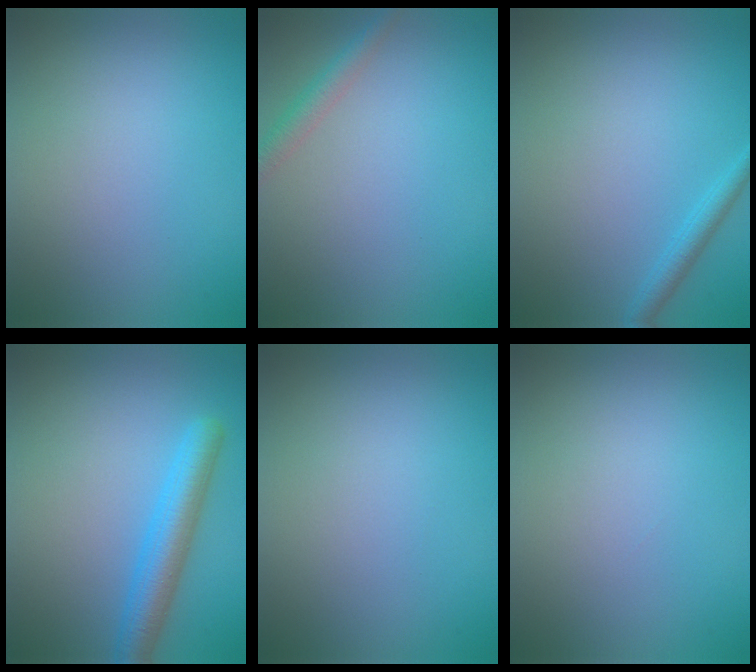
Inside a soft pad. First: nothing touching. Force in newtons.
{"total": 2.0, "press": 2.0, "slide": 0.1}
{"total": 1.6, "press": 1.6, "slide": 0.1}
{"total": 4.2, "press": 4.2, "slide": 0.1}
{"total": 0.0}
{"total": 0.0}